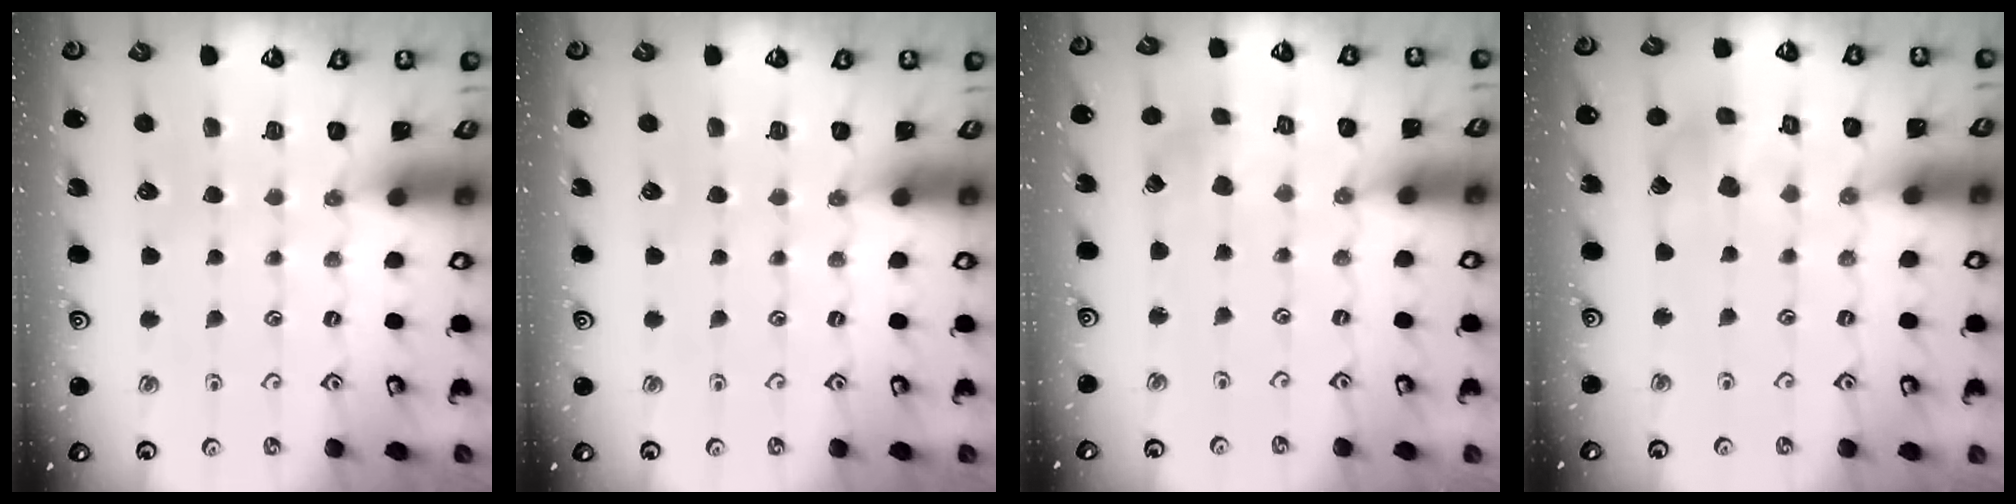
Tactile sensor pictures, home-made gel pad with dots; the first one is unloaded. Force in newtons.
{"total": 0.0}
{"total": 2.3, "press": 2.3, "slide": 0.3}
{"total": 8.9, "press": 8.9, "slide": 1.0}